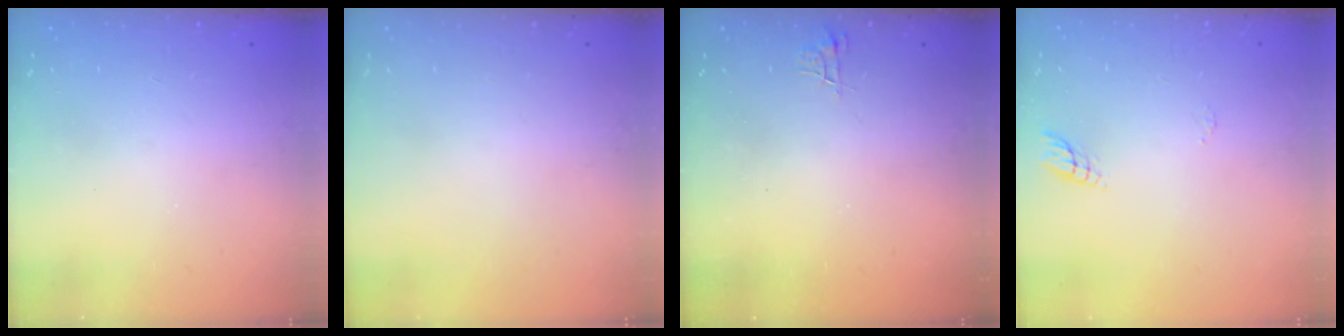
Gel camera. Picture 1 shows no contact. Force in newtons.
{"total": 0.0}
{"total": 5.5, "press": 5.5, "slide": 0.6}
{"total": 6.6, "press": 6.5, "slide": 0.8}